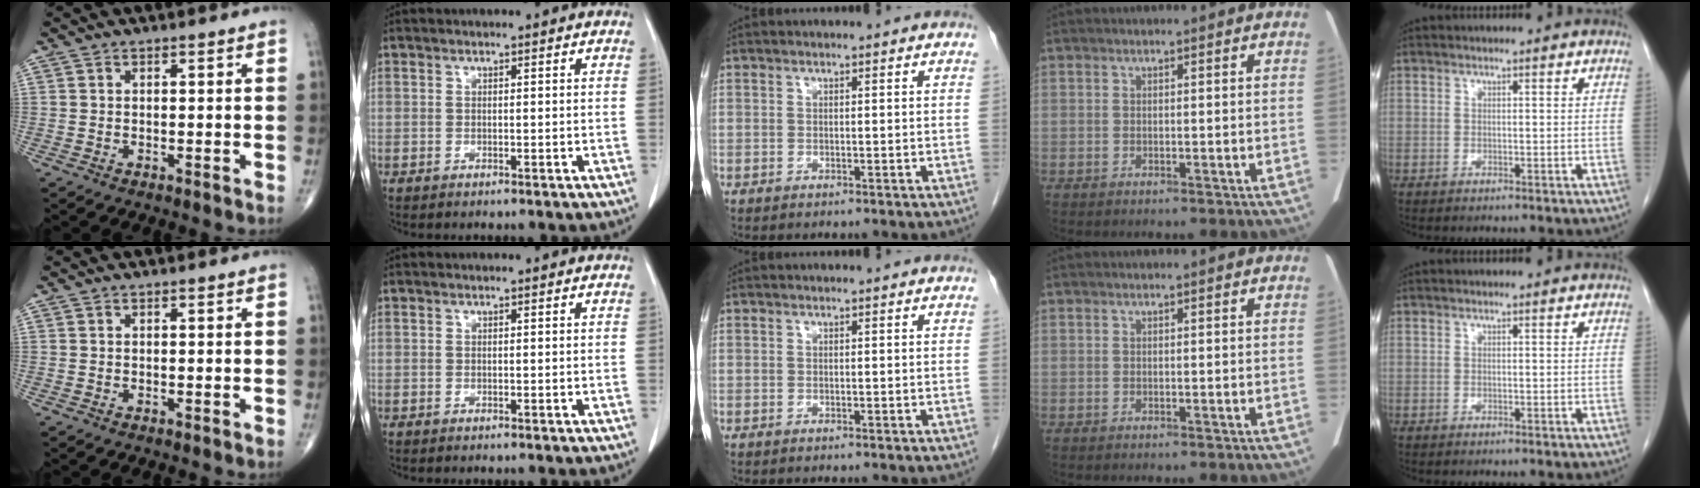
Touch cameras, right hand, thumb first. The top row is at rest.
{}